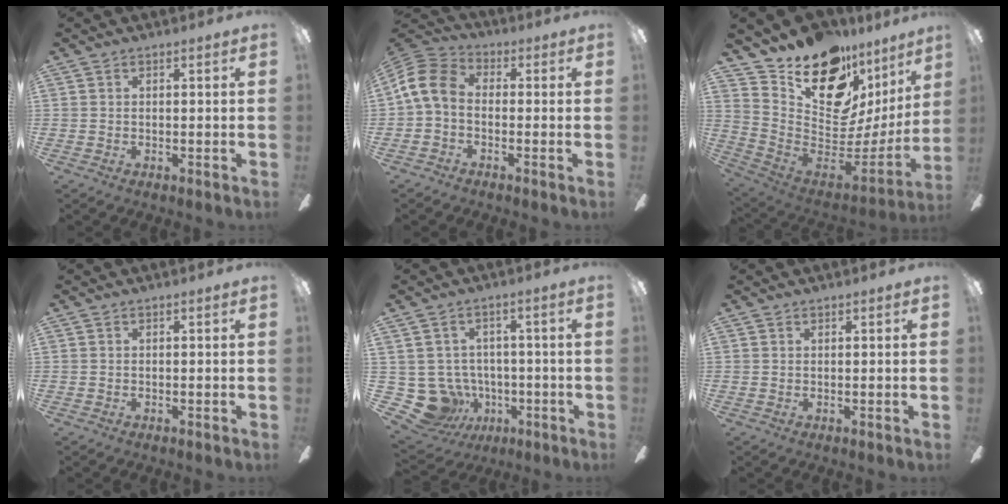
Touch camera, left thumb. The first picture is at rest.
{"total": 10.1, "force": [-0.4, 7.2, 7.1], "torque": [-0.172, 0.012, -0.009]}
{"total": 20.7, "force": [14.1, 11.4, 9.9], "torque": [-0.150, -0.103, 0.263]}
{"total": 0.0}
{"total": 10.1, "force": [-2.1, 9.4, 2.9], "torque": [-0.092, 0.005, -0.027]}
{"total": 0.6, "force": [0.6, 0.1, -0.2], "torque": [0.004, -0.001, 0.012]}